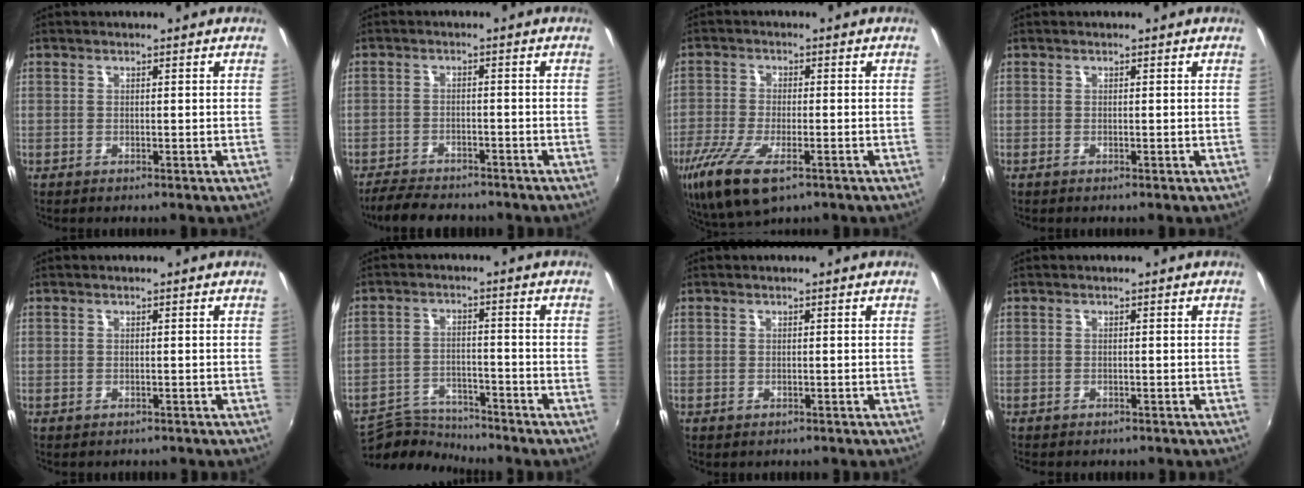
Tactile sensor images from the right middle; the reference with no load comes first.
{"total": 8.3, "force": [-7.2, 2.8, 2.9], "torque": [-0.081, -0.010, -0.115]}
{"total": 12.6, "force": [-7.1, 4.7, 9.2], "torque": [-0.207, -0.048, -0.129]}
{"total": 0.0}
{"total": 1.5, "force": [-1.3, 0.7, 0.5], "torque": [-0.013, -0.009, -0.016]}
{"total": 9.0, "force": [-8.8, 1.2, 1.6], "torque": [-0.053, -0.001, -0.158]}
{"total": 0.8, "force": [-0.6, 0.5, 0.3], "torque": [-0.009, -0.004, -0.007]}
{"total": 2.0, "force": [-1.7, 0.8, 0.6], "torque": [-0.016, -0.012, -0.023]}